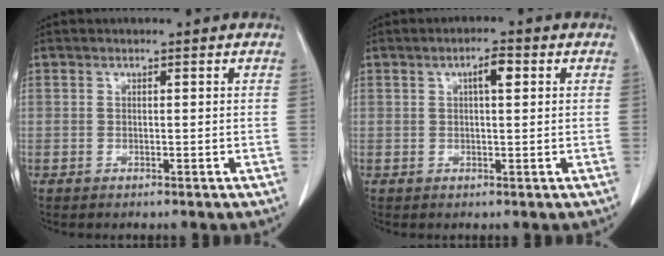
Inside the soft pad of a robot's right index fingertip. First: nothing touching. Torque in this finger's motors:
{"motor_torque": [0.35, 0.11, 0.08, 0.03]}